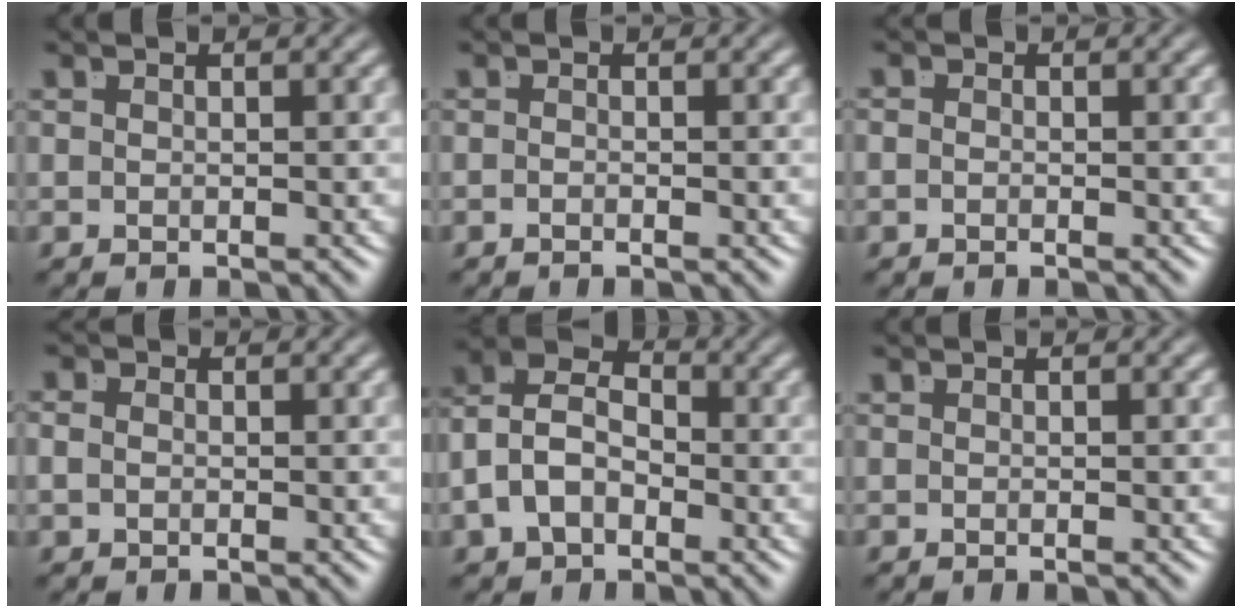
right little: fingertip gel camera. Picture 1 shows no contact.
{"total": 1.1, "force": [-0.7, -0.7, 0.2], "torque": [0.001, -0.002, -0.013]}
{"total": 0.6, "force": [-0.5, -0.1, 0.2], "torque": [-0.004, -0.005, -0.010]}
{"total": 1.2, "force": [-0.4, 0.9, 0.6], "torque": [-0.015, -0.007, -0.004]}
{"total": 8.6, "force": [0.5, 7.0, 5.0], "torque": [-0.108, -0.008, 0.002]}
{"total": 0.0}